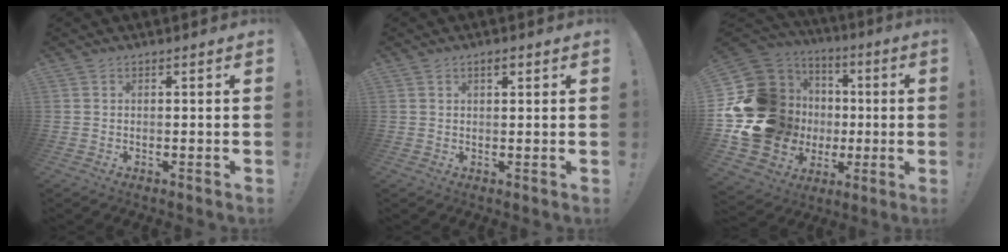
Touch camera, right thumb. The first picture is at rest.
{"total": 1.9, "force": [1.1, 0.7, 1.4], "torque": [-0.023, 0.000, 0.018]}
{"total": 25.0, "force": [-0.6, 21.2, 13.2], "torque": [-0.253, -0.017, 0.067]}